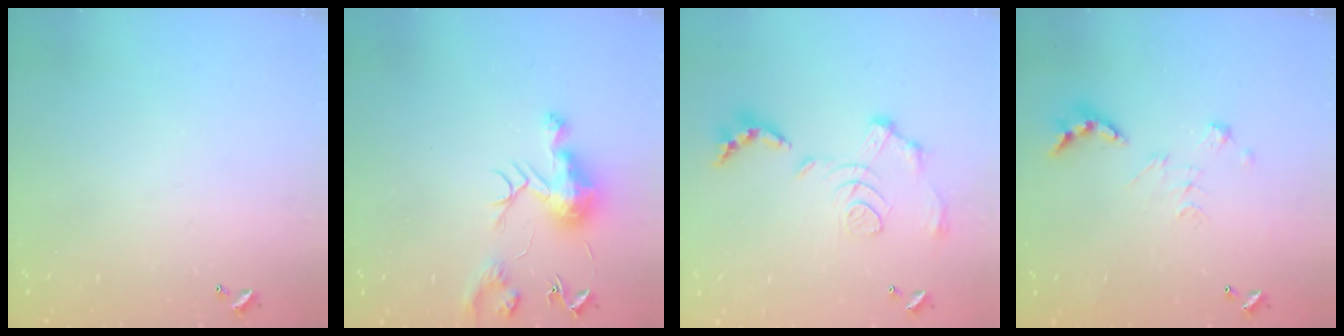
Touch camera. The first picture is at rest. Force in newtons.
{"total": 10.0, "press": 10.0, "slide": 0.6}
{"total": 1.5, "press": 0.8, "slide": 1.3}
{"total": 2.7, "press": 2.2, "slide": 1.5}